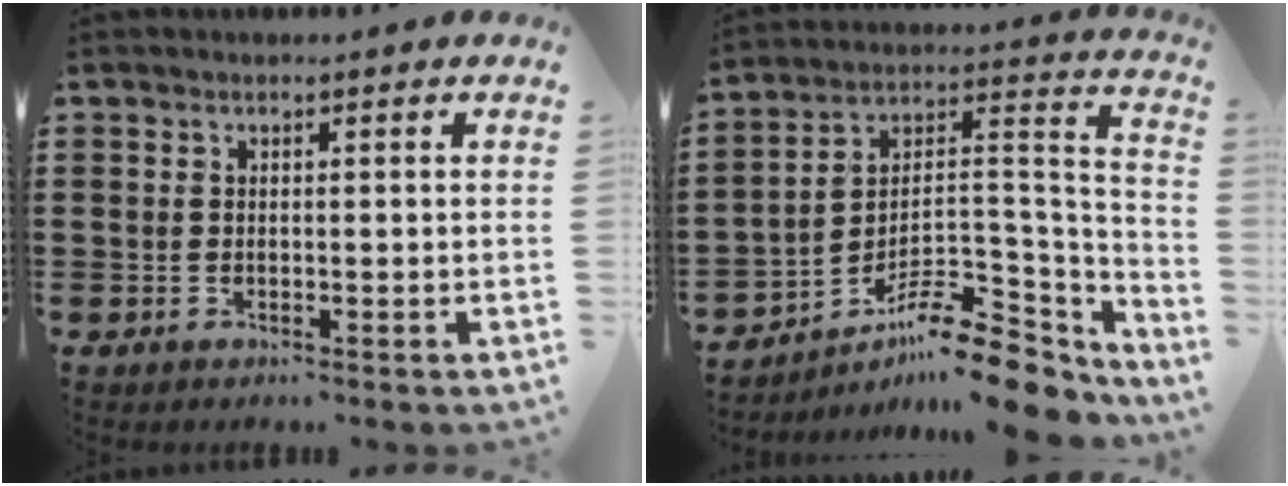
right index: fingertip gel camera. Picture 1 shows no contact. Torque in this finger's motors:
{"motor_torque": [0.34, -0.24, -0.20, -0.21]}